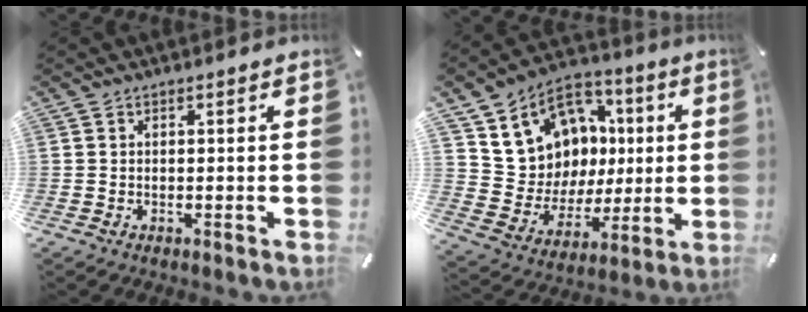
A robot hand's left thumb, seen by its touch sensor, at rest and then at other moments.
{"total": 12.1, "force": [3.6, 11.4, 2.3], "torque": [-0.043, -0.037, 0.082]}